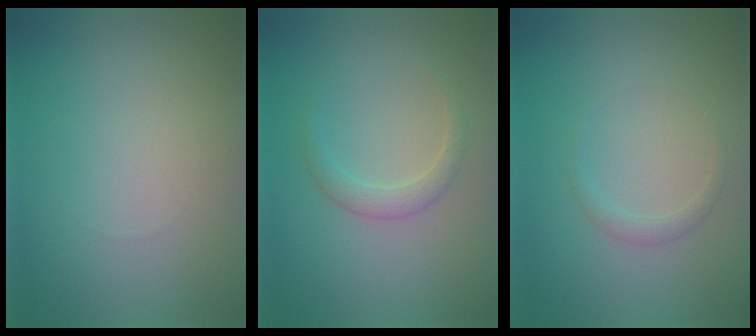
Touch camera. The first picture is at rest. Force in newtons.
{"total": 1.6, "press": 1.6, "slide": 0.1}
{"total": 1.0, "press": 1.0, "slide": 0.1}